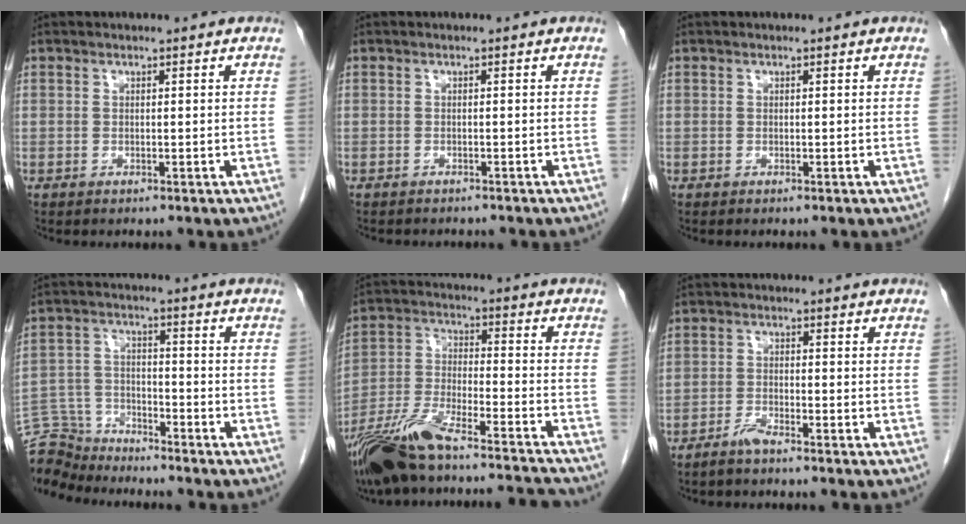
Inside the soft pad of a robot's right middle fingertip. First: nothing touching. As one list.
[{"total": 3.8, "force": [-3.5, 1.0, 1.2], "torque": [-0.018, -0.006, -0.043]}, {"total": 0.0}, {"total": 8.9, "force": [-8.8, 1.5, -0.1], "torque": [-0.008, 0.008, -0.168]}, {"total": 18.4, "force": [-16.2, 0.7, 8.8], "torque": [-0.186, -0.009, -0.283]}, {"total": 2.5, "force": [-2.2, -0.1, 1.0], "torque": [-0.028, -0.004, -0.047]}]